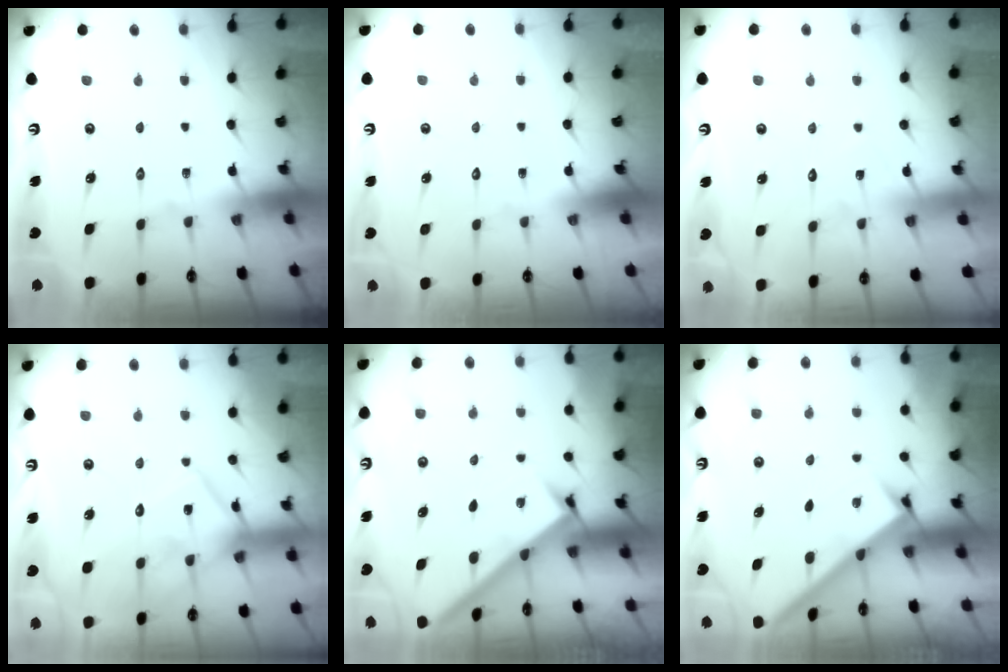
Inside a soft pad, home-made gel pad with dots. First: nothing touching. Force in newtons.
{"total": 1.8, "press": 1.8, "slide": 0.1}
{"total": 5.2, "press": 5.2, "slide": 0.6}
{"total": 14.1, "press": 14.1, "slide": 1.1}
{"total": 2.6, "press": 2.6, "slide": 0.3}
{"total": 2.5, "press": 2.5, "slide": 0.3}